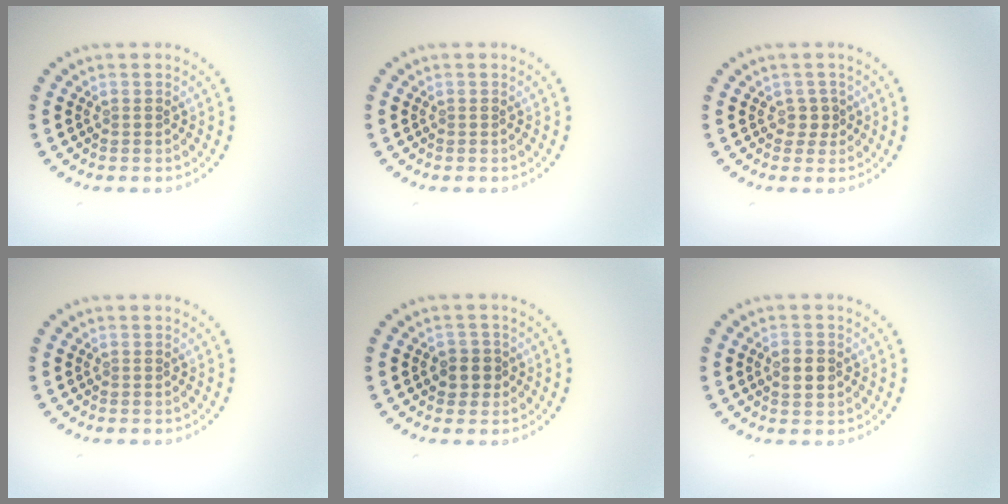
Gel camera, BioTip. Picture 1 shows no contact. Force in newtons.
{"total": 0.0}
{"total": 1.4, "press": 1.0, "slide": 1.0}
{"total": 0.0}
{"total": 2.0, "press": 1.9, "slide": 0.8}
{"total": 2.0, "press": 2.0, "slide": 0.1}